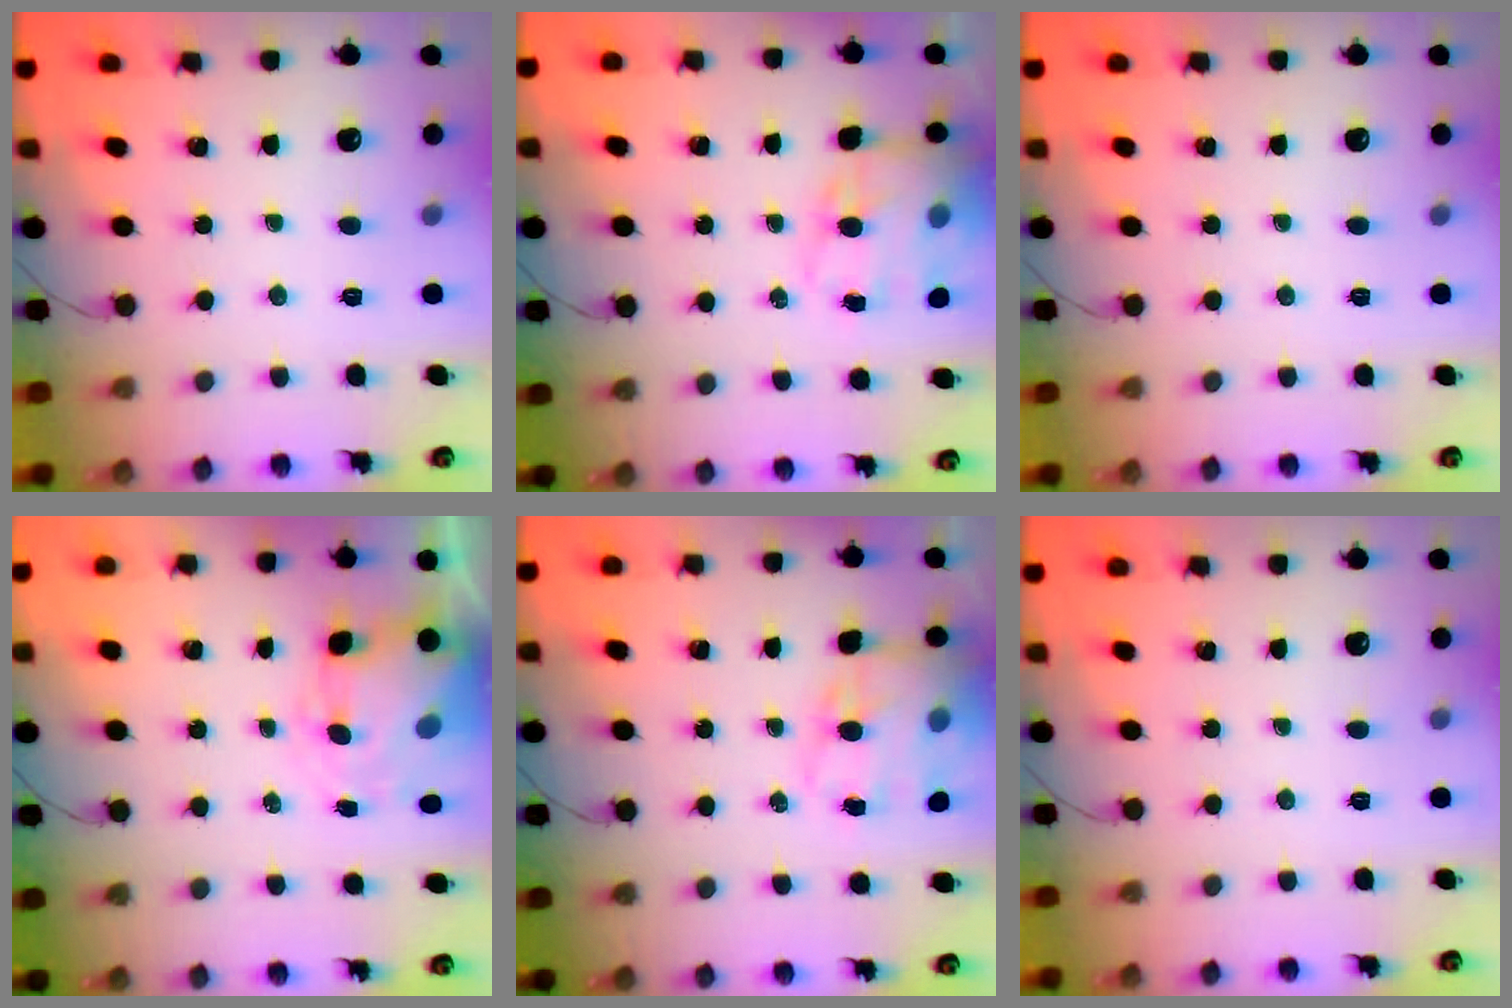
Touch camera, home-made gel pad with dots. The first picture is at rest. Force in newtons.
{"total": 14.8, "press": 14.4, "slide": 3.4}
{"total": 0.0}
{"total": 8.0, "press": 7.9, "slide": 1.5}
{"total": 14.8, "press": 14.4, "slide": 3.4}
{"total": 0.0}